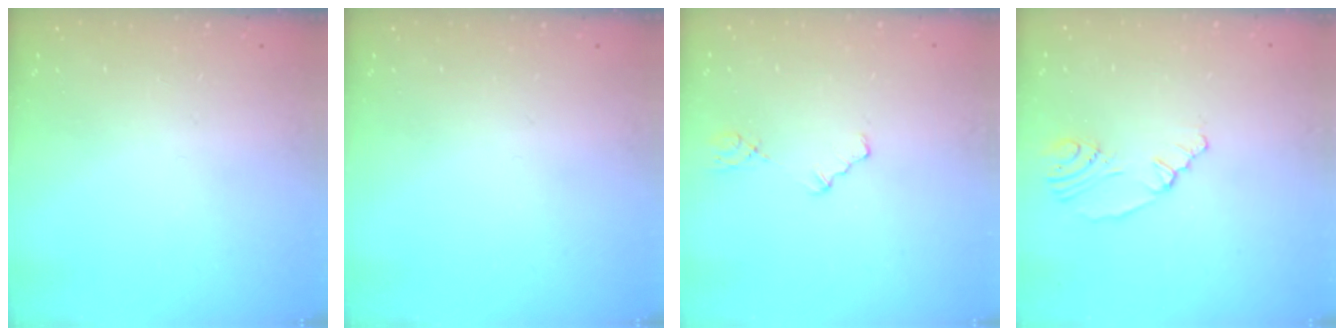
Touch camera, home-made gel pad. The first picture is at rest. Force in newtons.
{"total": 0.0}
{"total": 1.2, "press": 1.2, "slide": 0.3}
{"total": 5.0, "press": 2.4, "slide": 4.4}